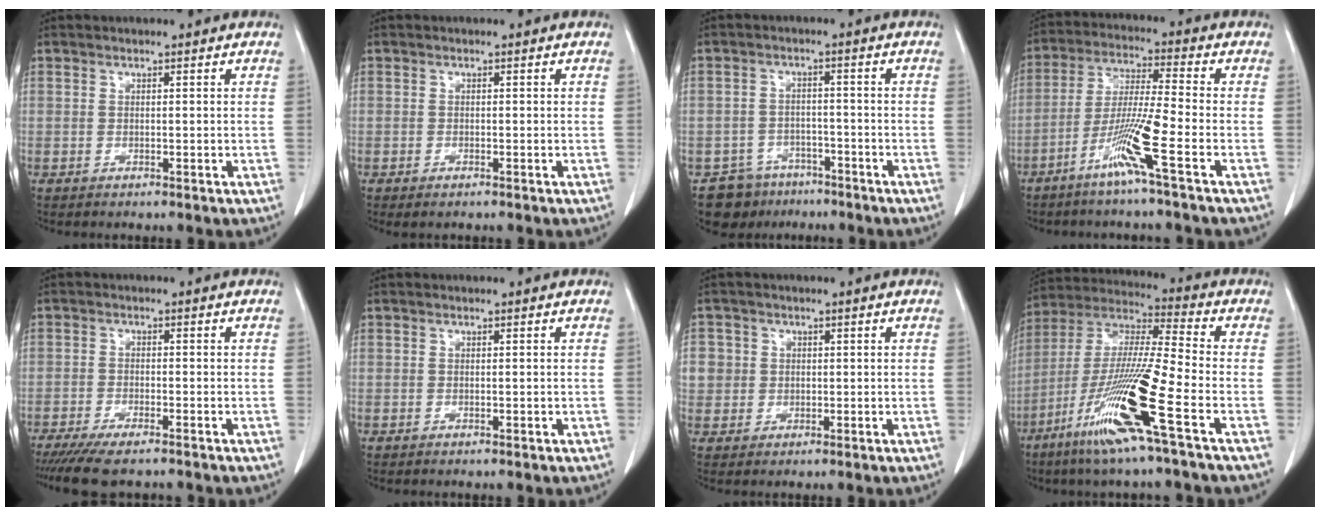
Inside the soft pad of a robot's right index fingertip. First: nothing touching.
{"total": 0.9, "force": [-0.7, 0.2, 0.6], "torque": [-0.012, -0.002, -0.008]}
{"total": 6.4, "force": [-4.8, 4.2, -0.1], "torque": [0.011, 0.016, -0.074]}
{"total": 9.5, "force": [-4.8, -1.4, 8.1], "torque": [-0.153, -0.013, -0.099]}
{"total": 7.5, "force": [-6.2, 1.1, 4.1], "torque": [-0.063, -0.015, -0.101]}
{"total": 0.0}
{"total": 3.9, "force": [0.6, 3.9, 0.3], "torque": [0.008, 0.010, 0.014]}
{"total": 16.8, "force": [-7.7, -0.8, 14.9], "torque": [-0.309, -0.033, -0.154]}